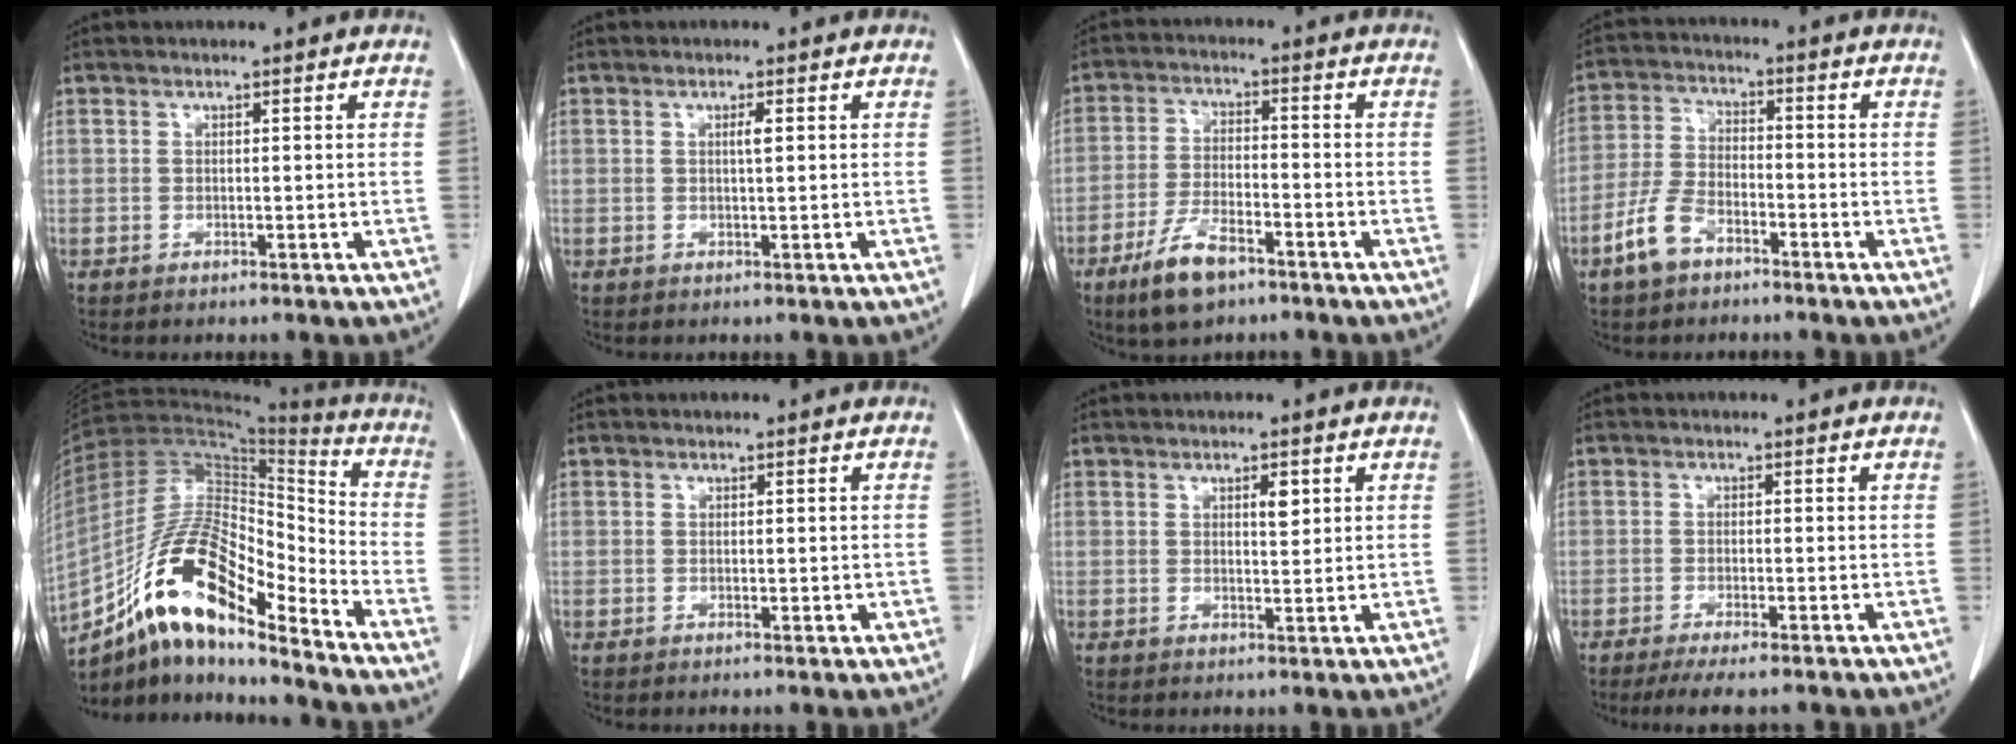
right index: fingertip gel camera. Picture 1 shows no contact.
{"total": 1.2, "force": [0.3, 0.0, 1.1], "torque": [-0.021, 0.002, 0.005]}
{"total": 8.3, "force": [-5.4, 2.8, 5.6], "torque": [-0.116, -0.008, -0.098]}
{"total": 7.0, "force": [-4.4, 3.5, 4.1], "torque": [-0.102, 0.006, -0.087]}
{"total": 18.0, "force": [-11.6, 4.7, 12.9], "torque": [-0.239, 0.024, -0.204]}
{"total": 0.8, "force": [-0.1, 0.5, 0.6], "torque": [-0.008, 0.002, 0.000]}
{"total": 2.1, "force": [0.9, 0.7, 1.8], "torque": [-0.027, -0.003, 0.014]}
{"total": 6.2, "force": [-5.1, 0.8, 3.4], "torque": [-0.040, -0.010, -0.077]}